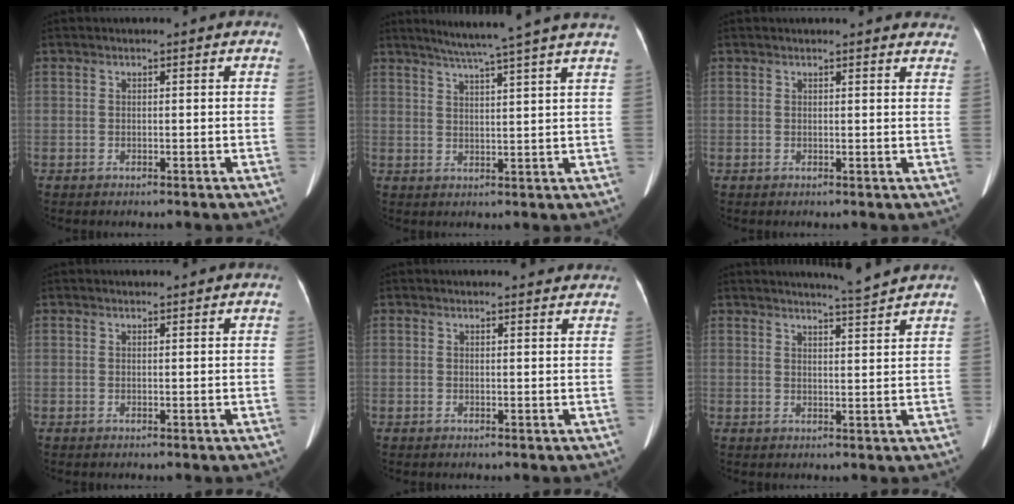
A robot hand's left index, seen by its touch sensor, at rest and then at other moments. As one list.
[{"total": 12.2, "force": [10.1, -1.7, 6.6], "torque": [-0.104, 0.004, 0.125]}, {"total": 8.9, "force": [8.5, 1.7, 2.0], "torque": [0.000, -0.010, 0.066]}, {"total": 0.7, "force": [0.7, -0.1, 0.1], "torque": [-0.005, 0.005, 0.013]}, {"total": 3.1, "force": [3.0, 0.7, 0.5], "torque": [-0.009, 0.006, 0.024]}, {"total": 3.8, "force": [3.5, -1.5, 0.4], "torque": [-0.015, -0.017, 0.054]}]